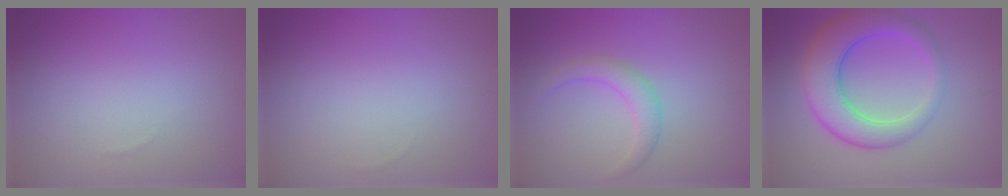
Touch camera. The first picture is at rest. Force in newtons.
{"total": 0.0}
{"total": 2.4, "press": 2.4, "slide": 0.1}
{"total": 6.9, "press": 6.9, "slide": 0.2}